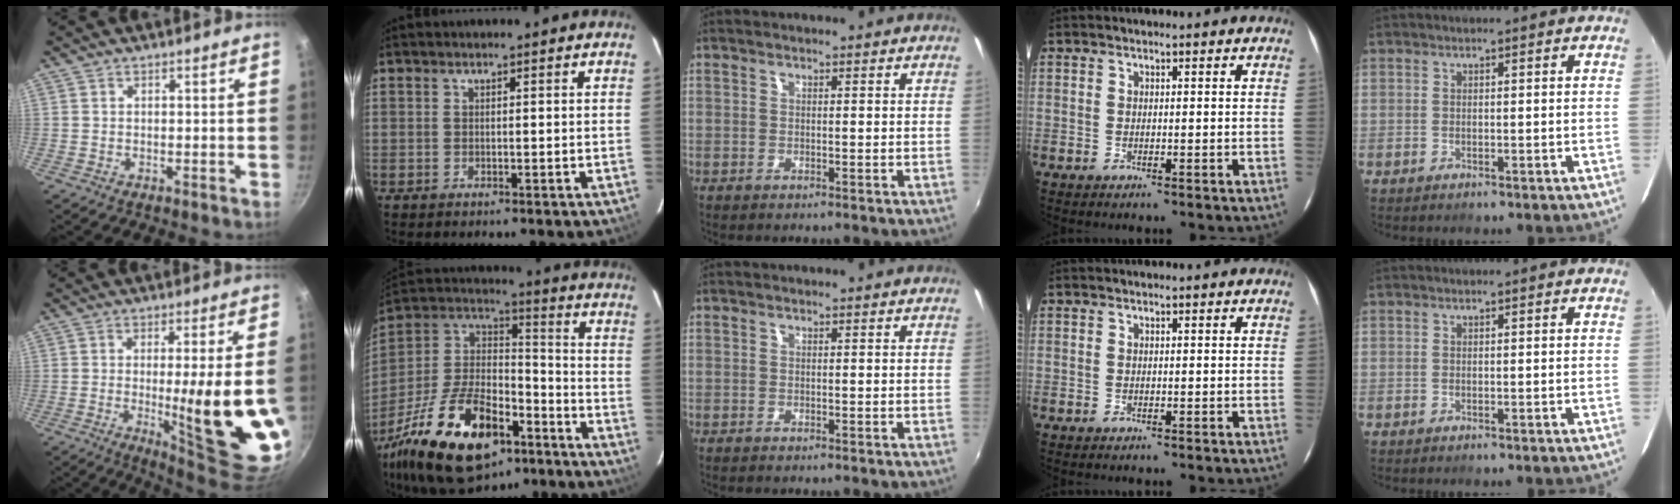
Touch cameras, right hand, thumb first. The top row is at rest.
{"thumb": {"total": 15.9, "force": [-1.9, 2.3, 15.6], "torque": [-0.214, -0.016, -0.014]}, "index": {"total": 26.6, "force": [-15.1, 13.1, 17.5], "torque": [-0.350, -0.001, -0.246]}}